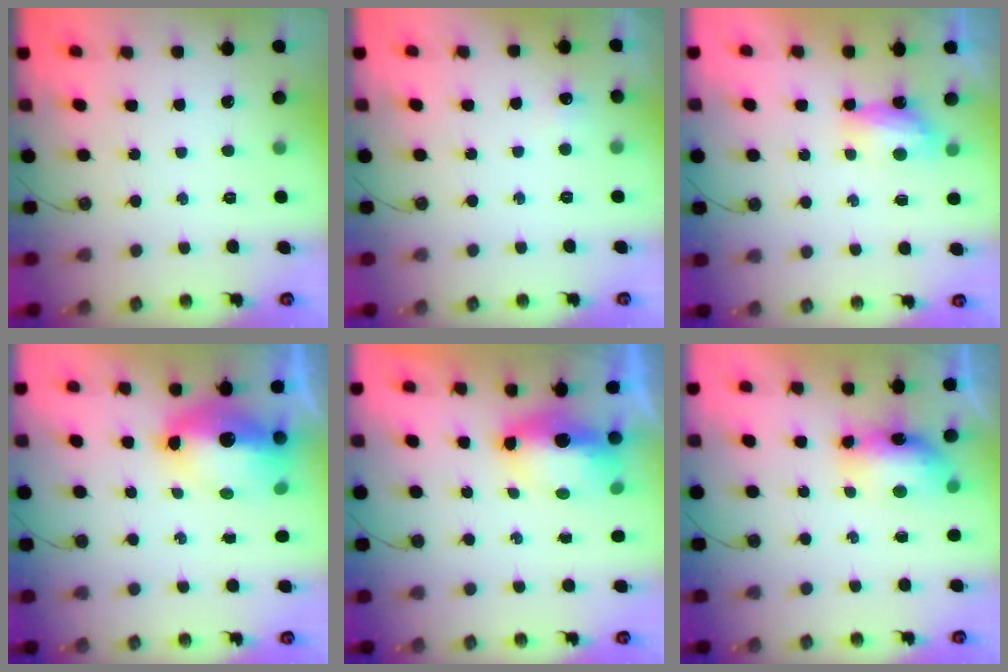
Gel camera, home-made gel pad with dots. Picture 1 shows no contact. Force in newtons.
{"total": 4.4, "press": 4.4, "slide": 0.6}
{"total": 7.0, "press": 7.0, "slide": 0.5}
{"total": 12.3, "press": 12.2, "slide": 1.3}
{"total": 8.1, "press": 7.9, "slide": 1.4}
{"total": 8.1, "press": 8.0, "slide": 1.6}